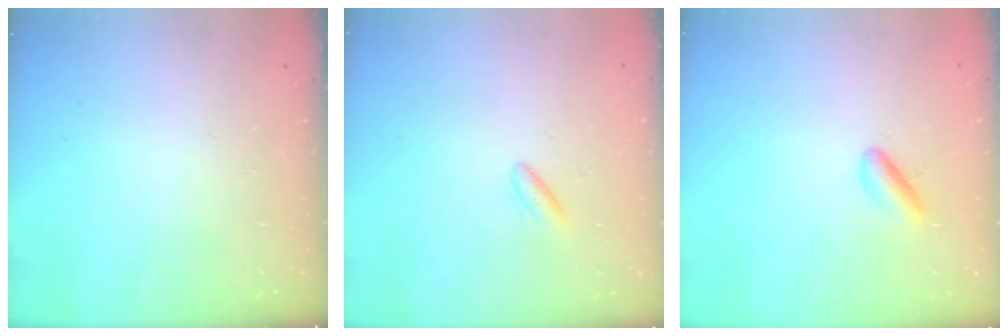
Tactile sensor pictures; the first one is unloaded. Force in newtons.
{"total": 2.5, "press": 2.2, "slide": 1.2}
{"total": 2.5, "press": 2.5, "slide": 0.2}